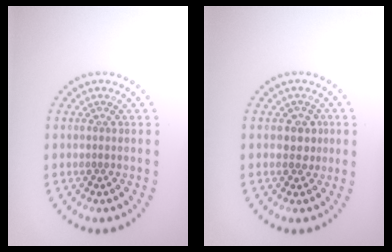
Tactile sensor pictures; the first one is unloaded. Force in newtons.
{"total": 1.9, "press": 1.6, "slide": 1.1}